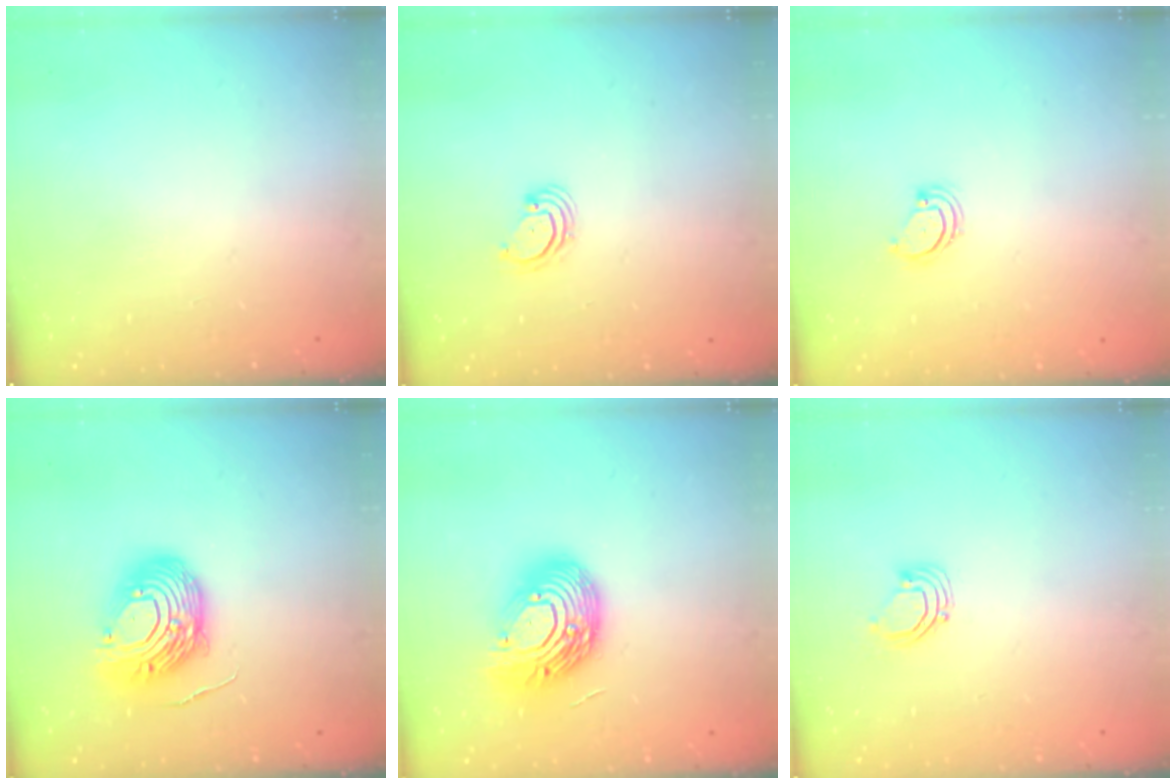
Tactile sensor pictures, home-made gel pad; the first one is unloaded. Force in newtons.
{"total": 3.0, "press": 3.0, "slide": 0.3}
{"total": 3.0, "press": 3.0, "slide": 0.4}
{"total": 14.3, "press": 14.2, "slide": 1.4}
{"total": 17.8, "press": 17.7, "slide": 1.4}
{"total": 2.7, "press": 2.7, "slide": 0.2}